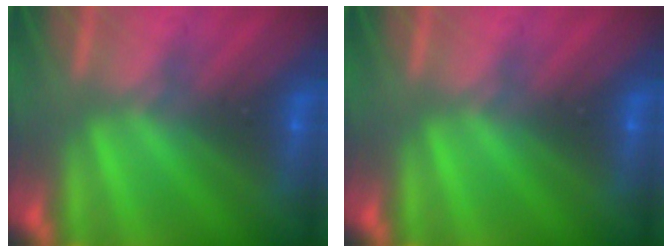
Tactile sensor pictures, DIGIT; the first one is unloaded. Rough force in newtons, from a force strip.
{"total": 0.0}